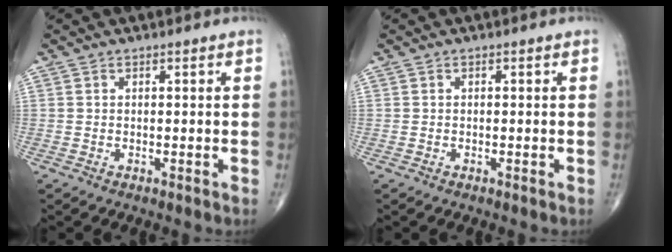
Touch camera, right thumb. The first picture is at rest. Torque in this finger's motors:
{"motor_torque": [-0.14, -0.14, -0.12, -0.11, -0.01]}